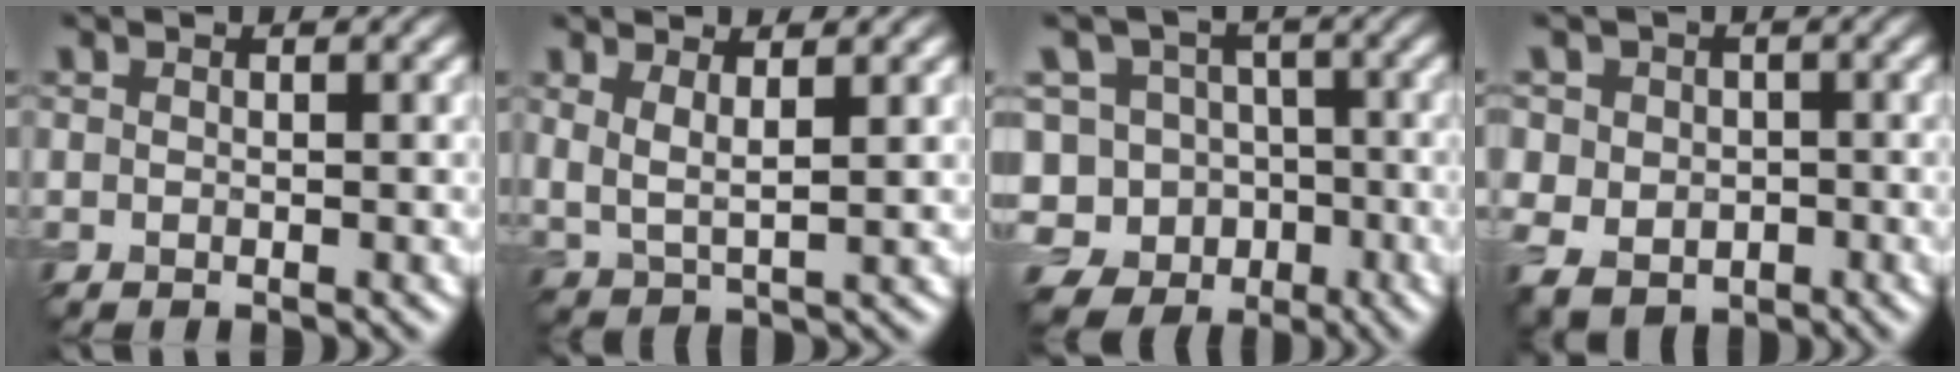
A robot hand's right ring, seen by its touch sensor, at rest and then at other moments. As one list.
[{"total": 2.8, "force": [1.6, 0.9, 2.1], "torque": [-0.049, -0.010, 0.036]}, {"total": 13.5, "force": [-6.5, 11.4, 3.3], "torque": [-0.066, 0.000, -0.112]}, {"total": 6.1, "force": [0.4, 5.7, 2.2], "torque": [-0.051, 0.016, -0.015]}]